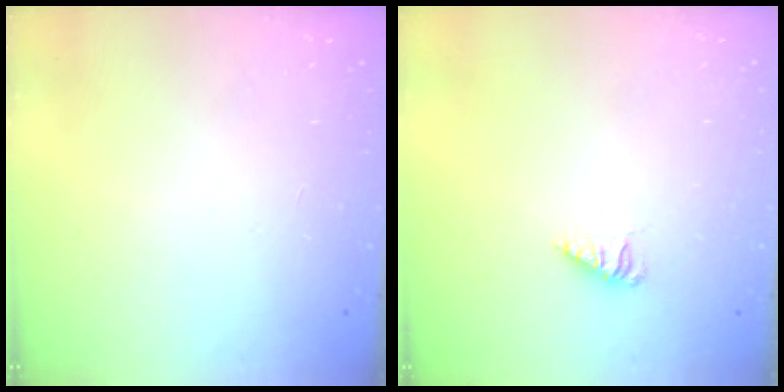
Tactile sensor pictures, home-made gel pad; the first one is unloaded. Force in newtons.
{"total": 2.4, "press": 2.4, "slide": 0.1}